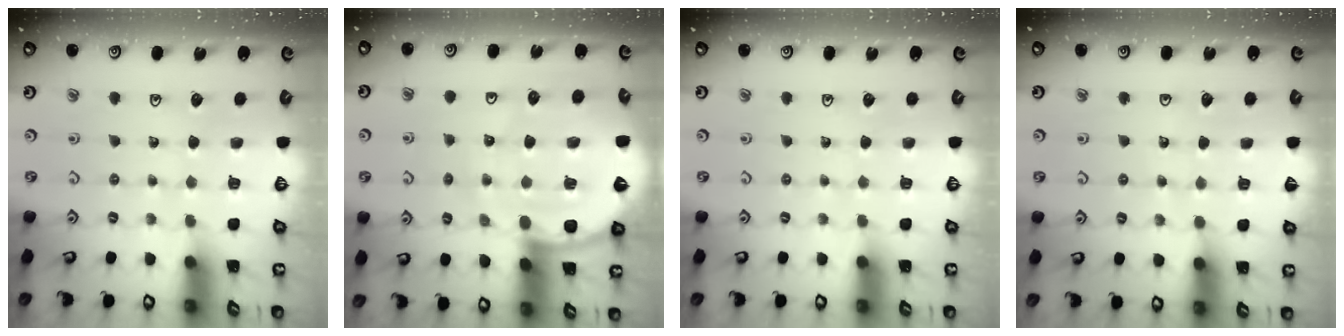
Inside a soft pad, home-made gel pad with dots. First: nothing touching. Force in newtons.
{"total": 11.1, "press": 11.1, "slide": 1.4}
{"total": 0.0}
{"total": 2.0, "press": 2.0, "slide": 0.2}